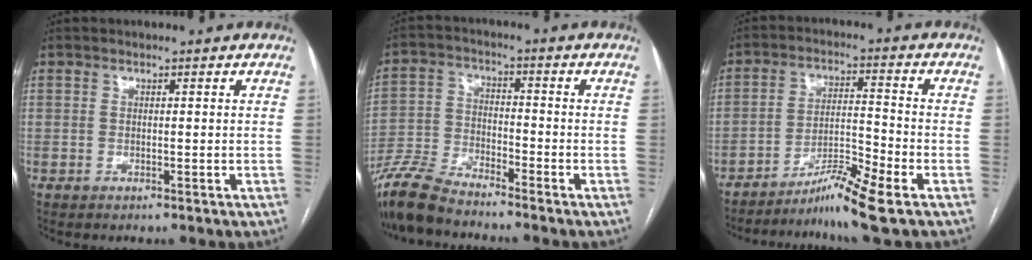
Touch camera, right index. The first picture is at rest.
{"total": 9.1, "force": [-8.3, 1.5, 3.3], "torque": [-0.068, -0.016, -0.162]}
{"total": 8.8, "force": [-6.3, -0.9, 6.1], "torque": [-0.112, -0.013, -0.108]}